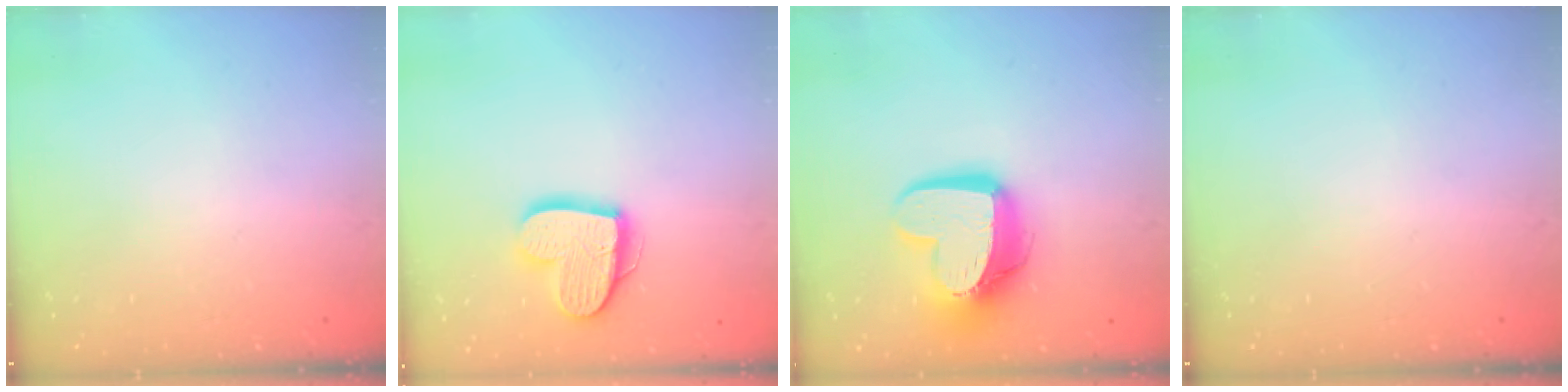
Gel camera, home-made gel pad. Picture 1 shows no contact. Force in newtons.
{"total": 15.0, "press": 14.9, "slide": 1.1}
{"total": 14.9, "press": 14.8, "slide": 1.4}
{"total": 0.0}